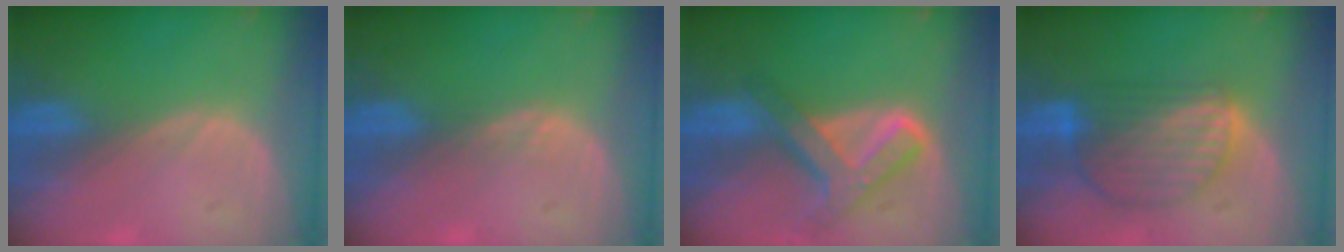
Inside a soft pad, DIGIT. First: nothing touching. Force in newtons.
{"total": 0.7, "press": 0.7, "slide": 0.1}
{"total": 8.0, "press": 6.8, "slide": 4.3}
{"total": 9.0, "press": 7.8, "slide": 4.4}